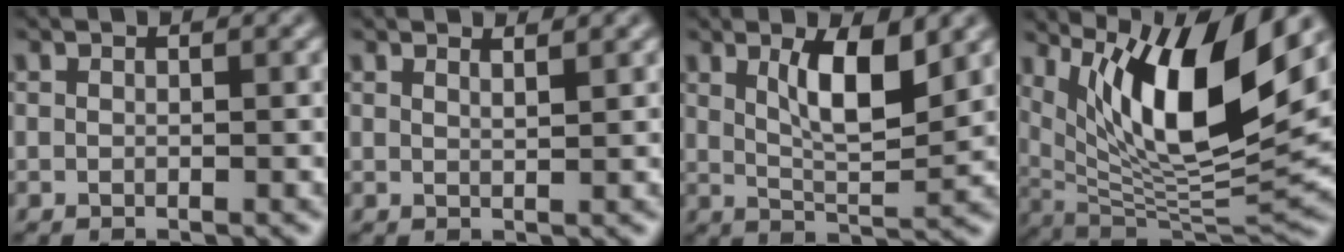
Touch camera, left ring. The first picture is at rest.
{"total": 1.6, "force": [1.3, 0.4, 0.8], "torque": [-0.003, 0.002, 0.010]}
{"total": 5.2, "force": [2.0, 1.5, 4.5], "torque": [-0.083, -0.005, 0.037]}
{"total": 12.0, "force": [5.4, 3.4, 10.2], "torque": [-0.167, -0.014, 0.105]}